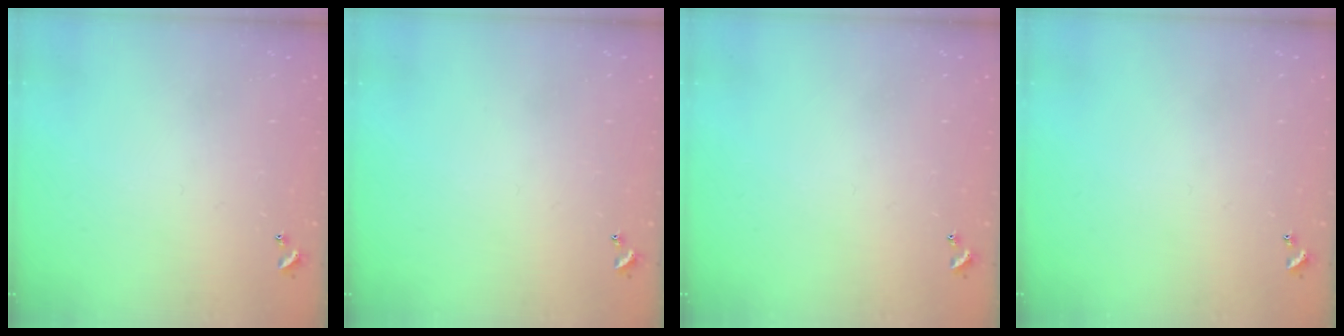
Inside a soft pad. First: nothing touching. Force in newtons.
{"total": 0.0}
{"total": 0.0}
{"total": 0.0}